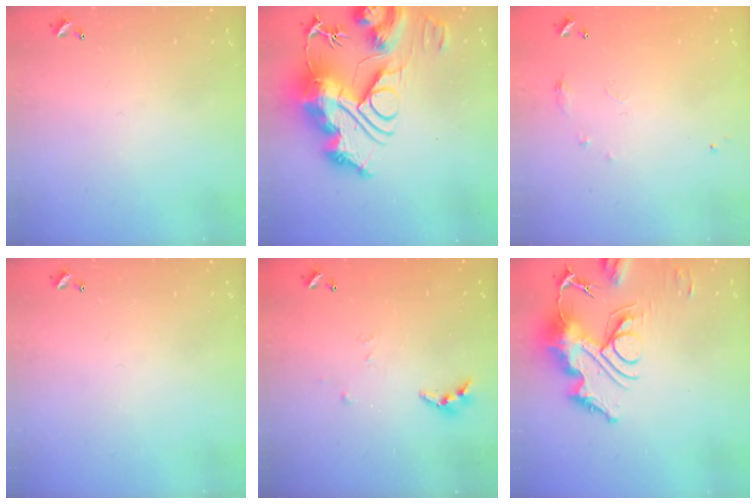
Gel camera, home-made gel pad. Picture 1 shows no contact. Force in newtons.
{"total": 0.5, "press": 0.5, "slide": 0.0}
{"total": 6.0, "press": 5.9, "slide": 0.8}
{"total": 0.0}
{"total": 3.3, "press": 3.3, "slide": 0.4}
{"total": 15.1, "press": 15.0, "slide": 1.8}